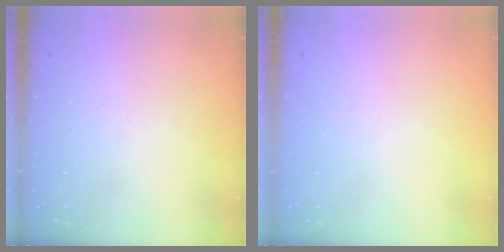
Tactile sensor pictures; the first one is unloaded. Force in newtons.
{"total": 0.0}